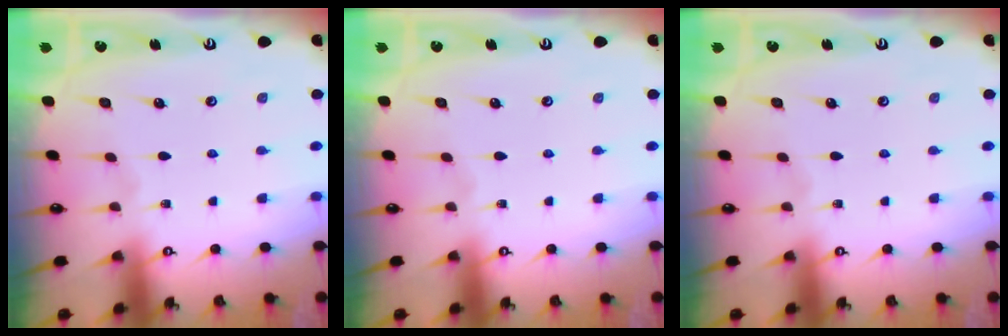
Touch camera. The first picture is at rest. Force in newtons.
{"total": 0.0}
{"total": 0.0}